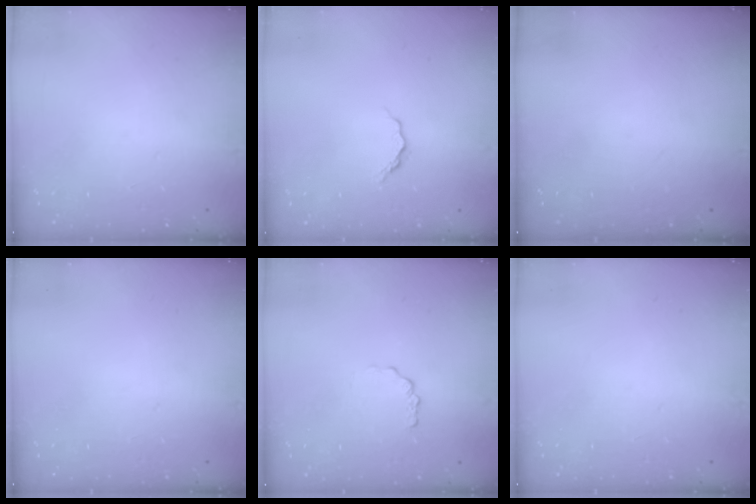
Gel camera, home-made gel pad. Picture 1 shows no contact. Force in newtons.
{"total": 5.0, "press": 5.0, "slide": 0.5}
{"total": 0.0}
{"total": 0.0}
{"total": 1.0, "press": 1.0, "slide": 0.2}
{"total": 0.0}